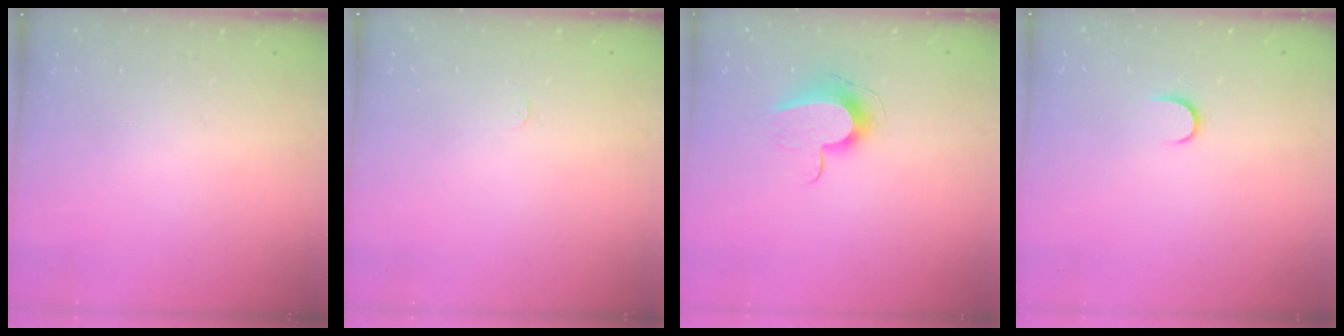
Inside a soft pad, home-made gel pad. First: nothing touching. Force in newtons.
{"total": 2.4, "press": 2.4, "slide": 0.3}
{"total": 9.4, "press": 9.4, "slide": 0.6}
{"total": 5.3, "press": 5.3, "slide": 0.5}